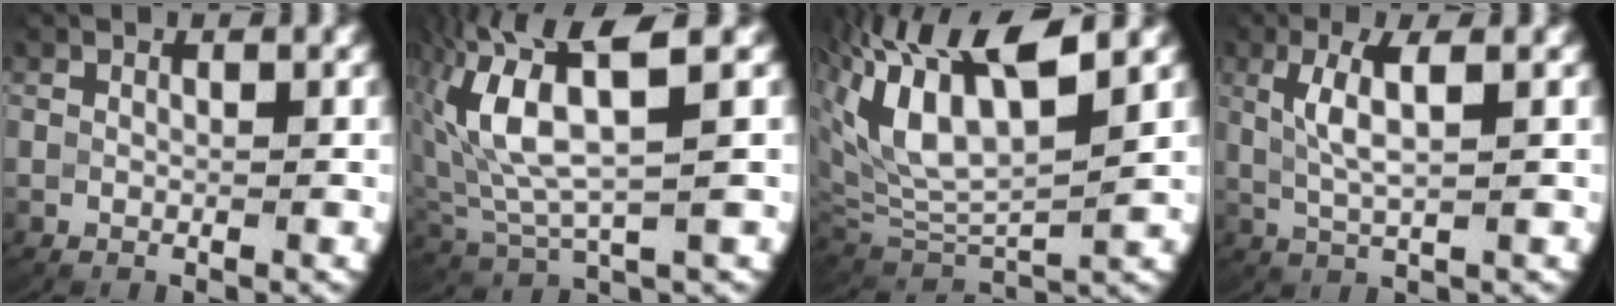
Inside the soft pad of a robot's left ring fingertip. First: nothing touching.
{"total": 7.8, "force": [2.4, 3.2, 6.7], "torque": [-0.149, 0.004, 0.045]}
{"total": 9.7, "force": [3.3, 5.6, 7.1], "torque": [-0.178, 0.001, 0.061]}
{"total": 3.4, "force": [0.7, 0.6, 3.3], "torque": [-0.075, -0.002, 0.020]}